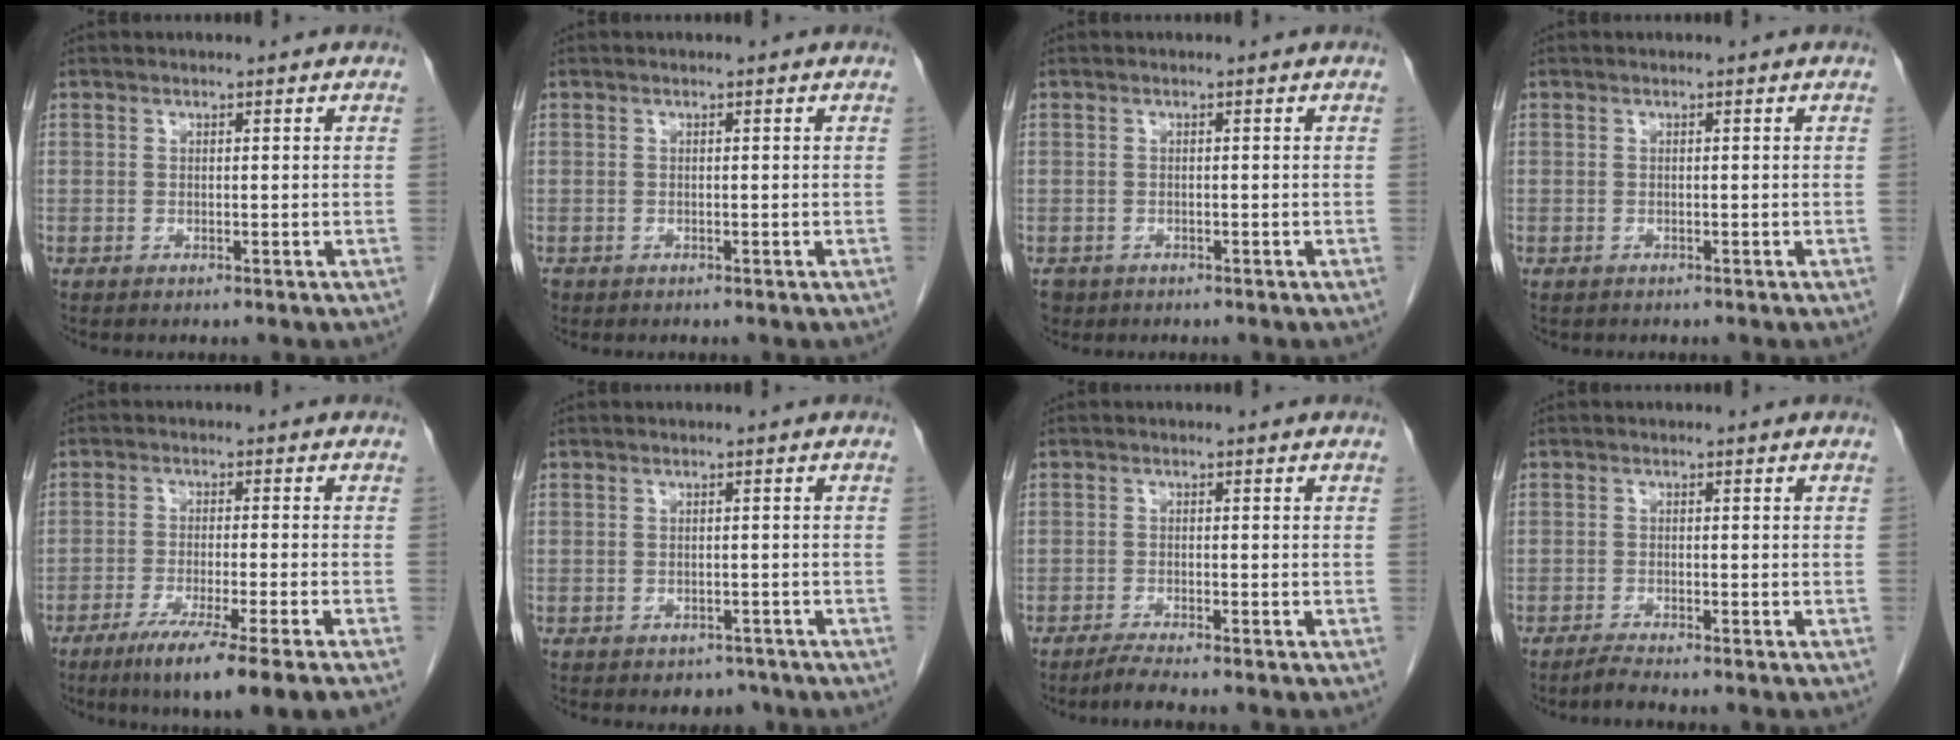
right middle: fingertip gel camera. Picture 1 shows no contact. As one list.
[{"total": 0.7, "force": [-0.4, 0.5, 0.1], "torque": [-0.010, 0.003, -0.006]}, {"total": 2.2, "force": [-1.5, 1.7, 0.3], "torque": [-0.010, 0.001, -0.024]}, {"total": 0.0}, {"total": 10.6, "force": [-7.2, -1.4, 7.7], "torque": [-0.113, -0.030, -0.110]}, {"total": 2.2, "force": [-1.6, 1.4, 0.4], "torque": [-0.001, 0.005, -0.018]}, {"total": 2.7, "force": [-2.3, -0.5, 1.2], "torque": [-0.030, -0.008, -0.045]}, {"total": 1.7, "force": [-1.5, -0.4, 0.6], "torque": [-0.018, -0.005, -0.031]}]